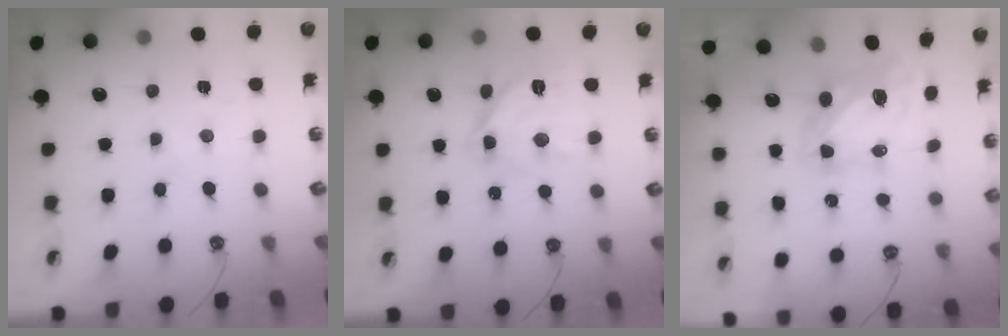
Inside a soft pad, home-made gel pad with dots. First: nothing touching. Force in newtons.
{"total": 14.2, "press": 14.2, "slide": 1.1}
{"total": 8.1, "press": 8.1, "slide": 0.7}